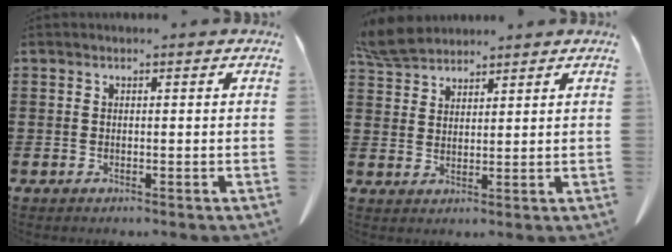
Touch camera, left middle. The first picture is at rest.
{"total": 5.1, "force": [4.6, 1.4, 1.7], "torque": [-0.048, -0.005, 0.090]}